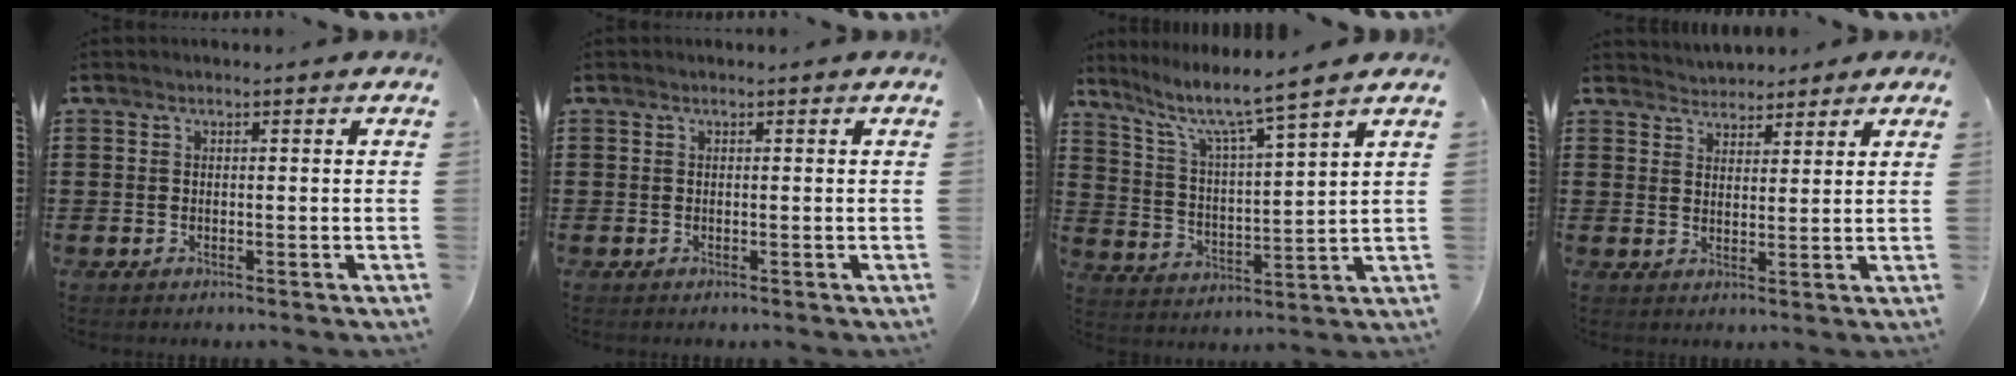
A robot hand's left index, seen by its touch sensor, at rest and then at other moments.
{"total": 0.0}
{"total": 5.5, "force": [4.5, -0.6, 3.2], "torque": [-0.084, -0.037, 0.066]}
{"total": 3.1, "force": [2.9, 1.0, -0.3], "torque": [-0.006, -0.004, 0.056]}